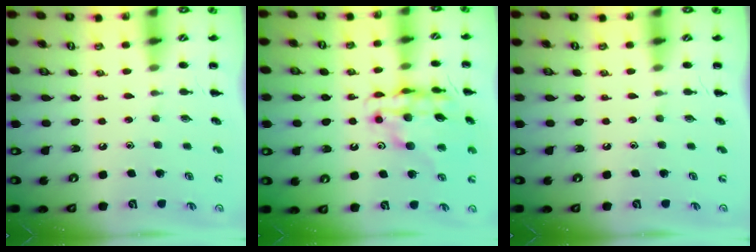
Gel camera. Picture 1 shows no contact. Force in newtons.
{"total": 14.5, "press": 14.0, "slide": 3.9}
{"total": 0.0}